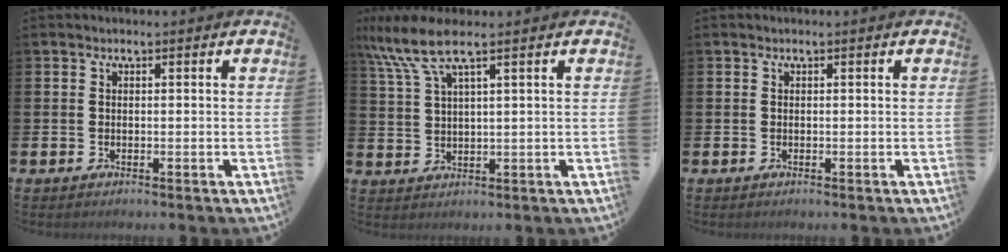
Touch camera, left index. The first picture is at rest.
{"total": 7.4, "force": [5.0, 1.7, 5.2], "torque": [-0.126, -0.006, 0.087]}
{"total": 0.0}